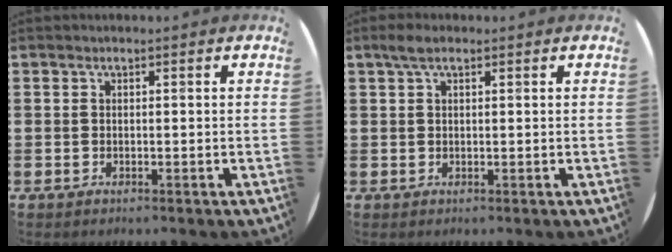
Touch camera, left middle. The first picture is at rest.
{"total": 2.1, "force": [1.3, 0.8, 1.5], "torque": [-0.031, 0.007, 0.022]}